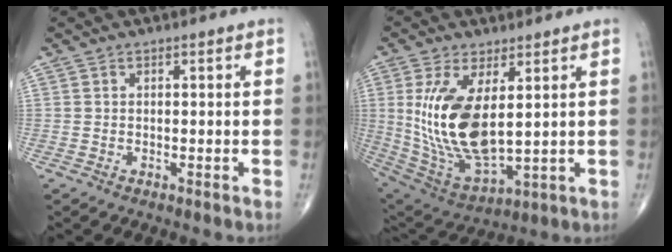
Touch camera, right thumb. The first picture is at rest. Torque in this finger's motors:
{"motor_torque": [-0.94, 1.87, 1.79, 0.52, 0.61]}